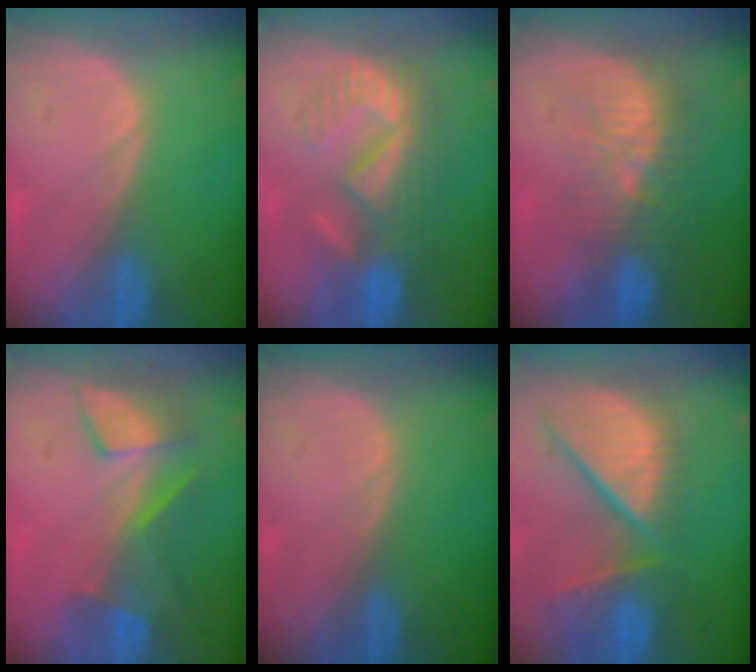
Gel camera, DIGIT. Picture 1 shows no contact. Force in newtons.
{"total": 9.0, "press": 8.8, "slide": 1.9}
{"total": 9.3, "press": 8.6, "slide": 3.6}
{"total": 7.5, "press": 6.9, "slide": 3.0}
{"total": 0.0}
{"total": 13.1, "press": 10.9, "slide": 7.2}